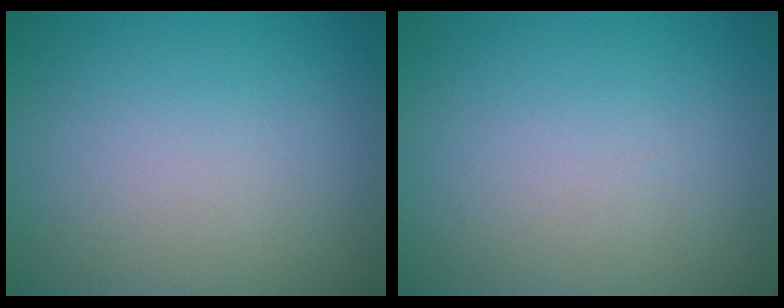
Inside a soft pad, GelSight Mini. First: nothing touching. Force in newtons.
{"total": 0.0}